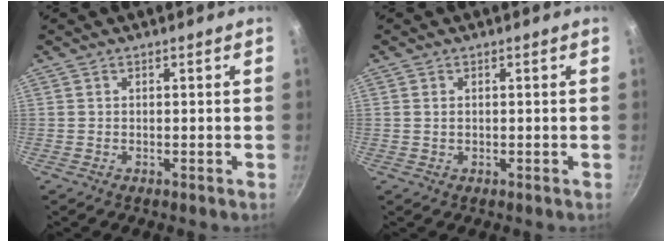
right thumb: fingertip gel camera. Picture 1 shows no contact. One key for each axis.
{"total": 1.1, "fx": 0.2, "fy": 0.8, "fz": 0.7, "tx": -0.012, "ty": 0.003, "tz": 0.003}